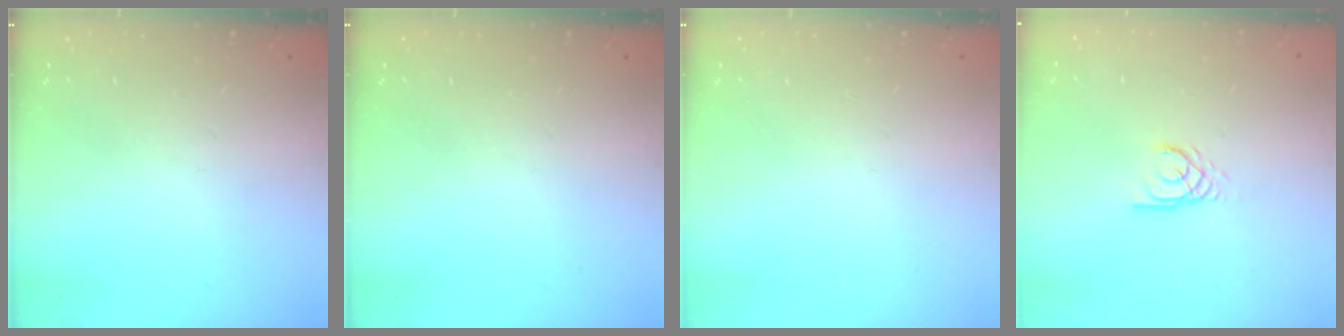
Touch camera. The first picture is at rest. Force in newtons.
{"total": 0.0}
{"total": 0.0}
{"total": 2.9, "press": 2.9, "slide": 0.2}